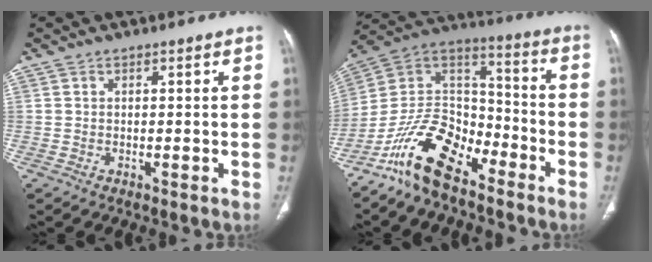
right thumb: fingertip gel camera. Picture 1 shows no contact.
{"total": 16.1, "force": [-11.0, 7.8, 8.8], "torque": [-0.141, 0.088, -0.212]}